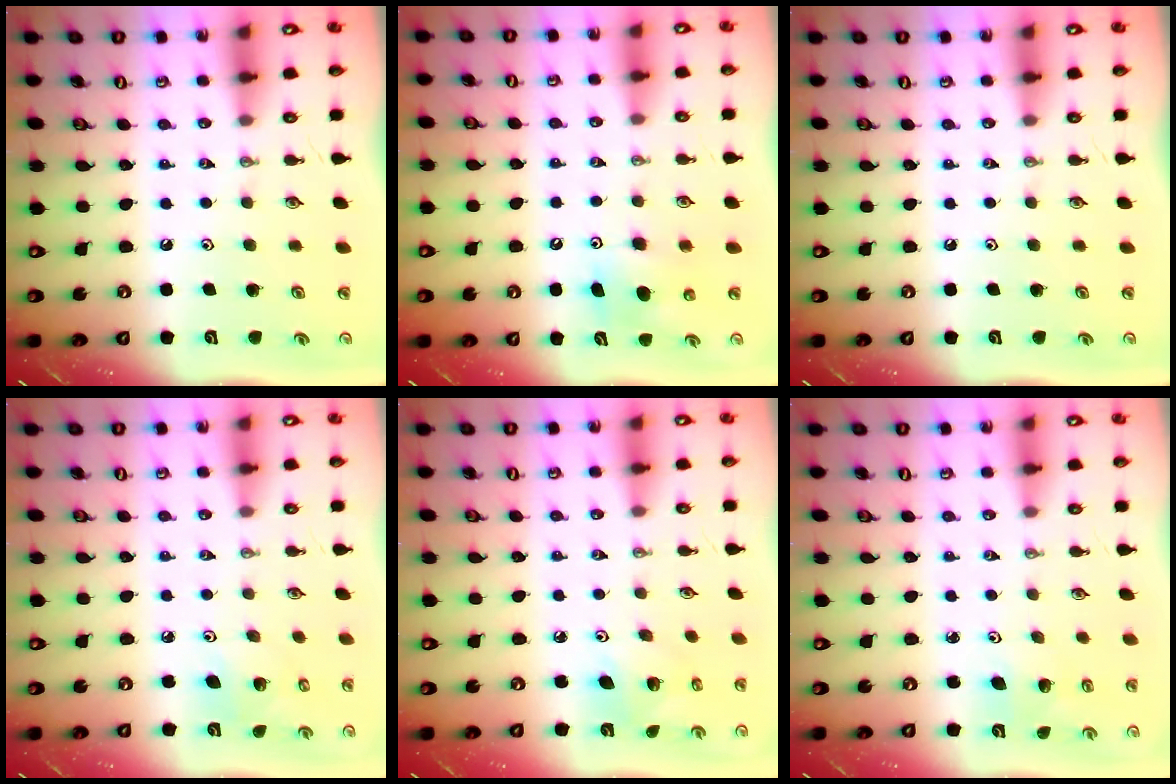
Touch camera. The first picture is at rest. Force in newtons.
{"total": 7.0, "press": 6.8, "slide": 1.7}
{"total": 0.0}
{"total": 6.3, "press": 6.1, "slide": 1.6}
{"total": 6.8, "press": 6.8, "slide": 0.2}
{"total": 3.9, "press": 3.6, "slide": 1.5}